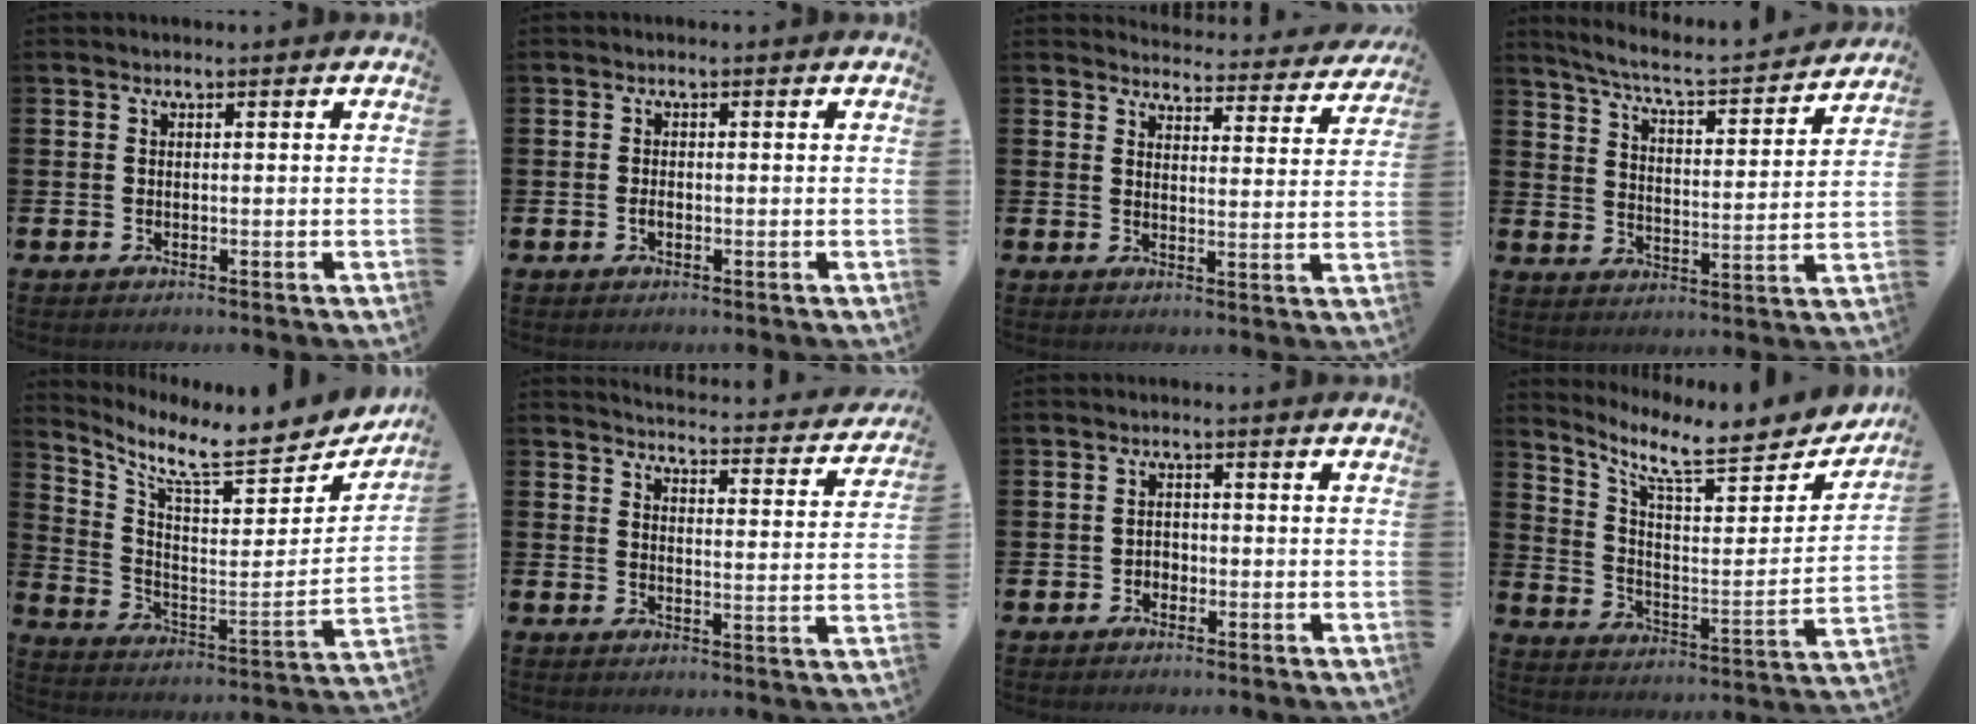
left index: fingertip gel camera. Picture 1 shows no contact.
{"total": 0.9, "force": [-0.3, 0.5, 0.7], "torque": [-0.016, 0.003, -0.006]}
{"total": 3.7, "force": [3.6, 0.6, 0.4], "torque": [-0.007, -0.035, 0.057]}
{"total": 6.1, "force": [5.7, 0.6, 2.3], "torque": [-0.071, -0.045, 0.090]}
{"total": 8.8, "force": [7.3, 2.3, 4.4], "torque": [-0.091, -0.070, 0.111]}
{"total": 4.1, "force": [4.1, 0.3, 0.6], "torque": [-0.014, -0.041, 0.064]}
{"total": 1.5, "force": [-1.0, 1.1, 0.2], "torque": [-0.001, 0.001, -0.023]}
{"total": 9.4, "force": [7.9, 2.6, 4.4], "torque": [-0.099, -0.065, 0.127]}